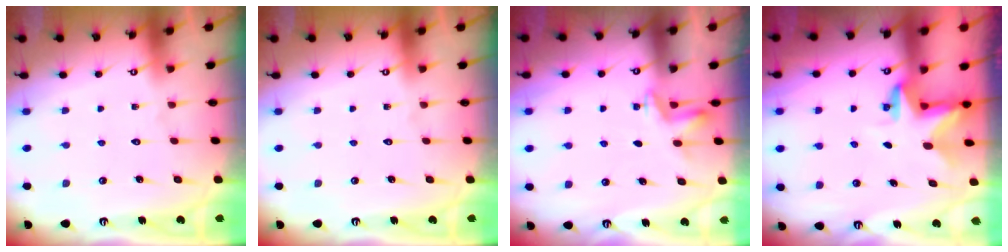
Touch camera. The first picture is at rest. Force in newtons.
{"total": 0.0}
{"total": 2.8, "press": 2.7, "slide": 0.9}
{"total": 2.9, "press": 2.9, "slide": 0.2}